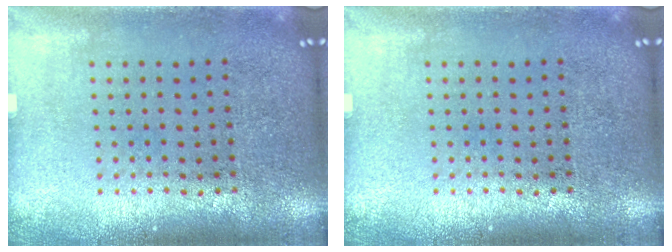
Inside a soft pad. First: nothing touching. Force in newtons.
{"total": 0.0}